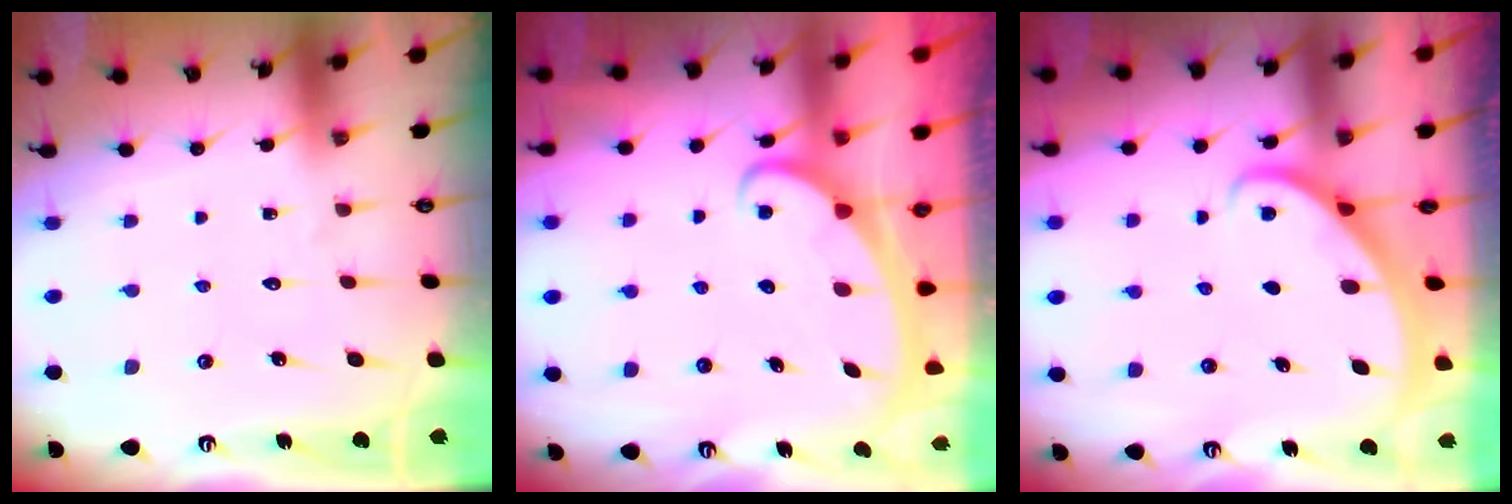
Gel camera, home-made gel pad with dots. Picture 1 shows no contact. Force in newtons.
{"total": 2.3, "press": 2.3, "slide": 0.3}
{"total": 2.1, "press": 2.1, "slide": 0.2}